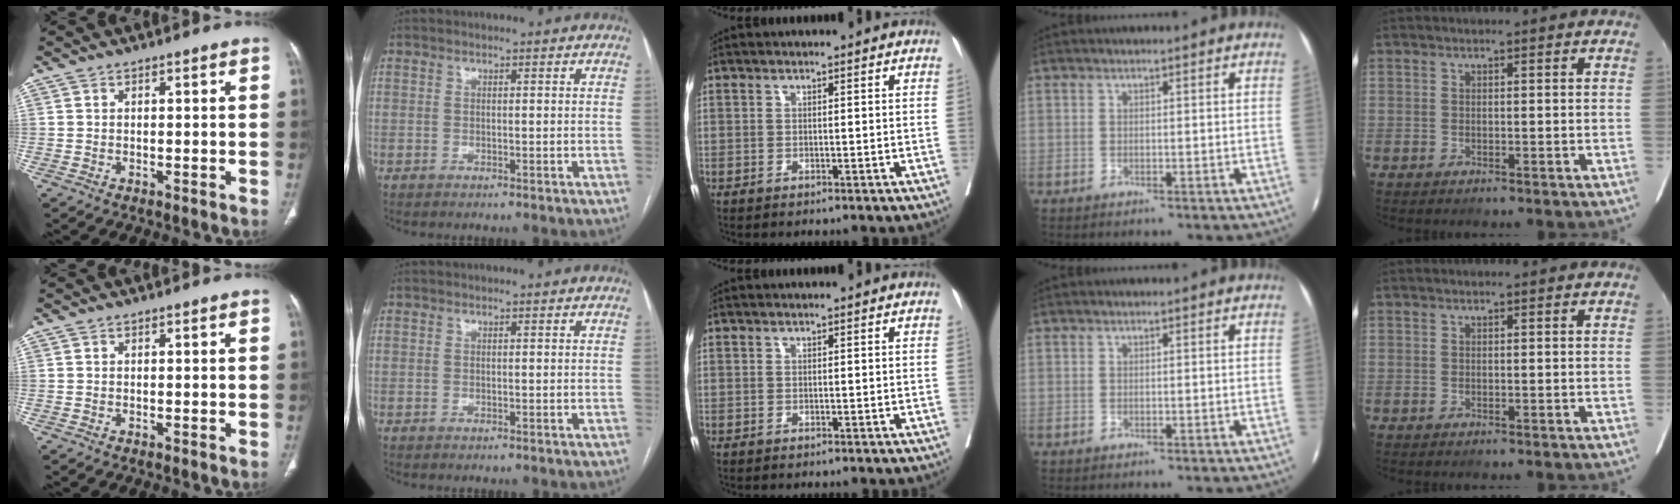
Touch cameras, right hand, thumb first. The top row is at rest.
{}